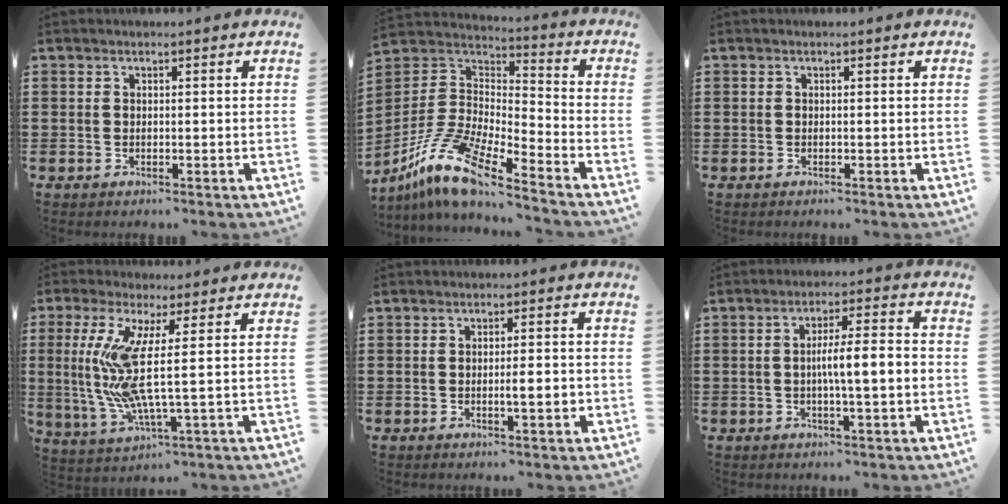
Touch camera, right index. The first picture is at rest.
{"total": 12.6, "force": [-9.2, 3.0, 8.1], "torque": [-0.199, 0.006, -0.189]}
{"total": 0.0}
{"total": 11.0, "force": [1.4, 0.2, 10.9], "torque": [-0.249, -0.037, 0.015]}
{"total": 3.2, "force": [-0.6, 0.5, 3.1], "torque": [-0.052, -0.002, -0.012]}
{"total": 5.8, "force": [-0.7, 0.7, 5.7], "torque": [-0.101, 0.001, -0.018]}